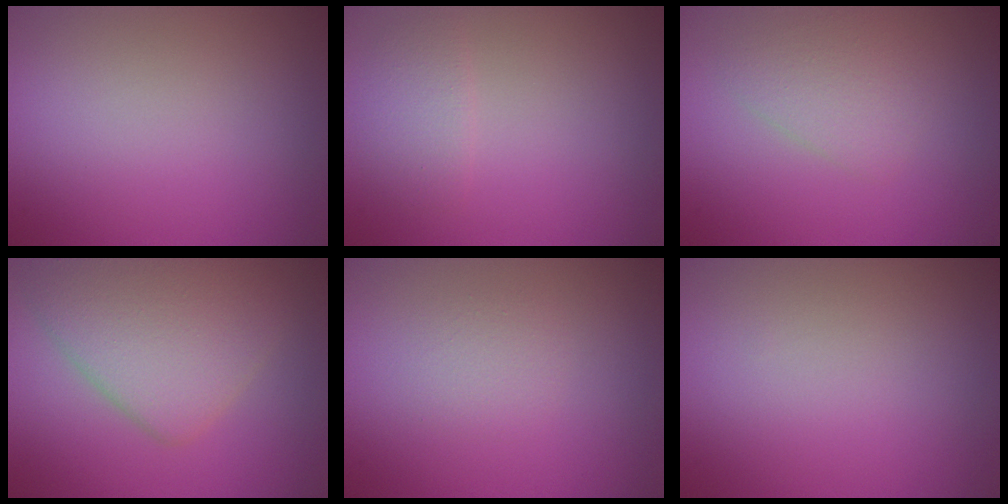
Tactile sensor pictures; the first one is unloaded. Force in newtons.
{"total": 1.5, "press": 1.5, "slide": 0.1}
{"total": 2.3, "press": 2.3, "slide": 0.1}
{"total": 6.3, "press": 6.3, "slide": 0.2}
{"total": 1.2, "press": 1.2, "slide": 0.0}
{"total": 0.0}